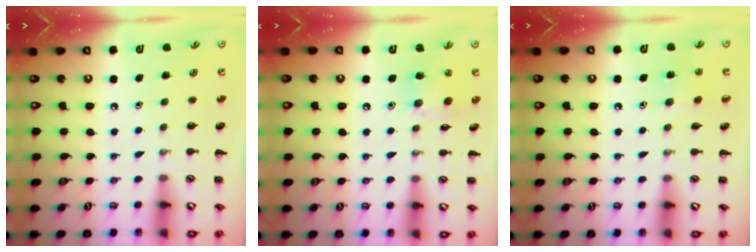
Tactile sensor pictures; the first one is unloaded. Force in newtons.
{"total": 7.1, "press": 7.1, "slide": 0.7}
{"total": 5.7, "press": 5.5, "slide": 1.8}